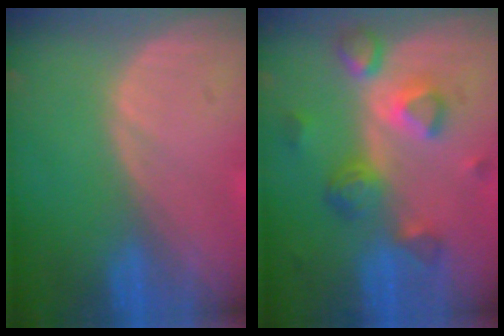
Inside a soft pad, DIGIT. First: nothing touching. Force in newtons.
{"total": 7.9, "press": 7.0, "slide": 3.6}